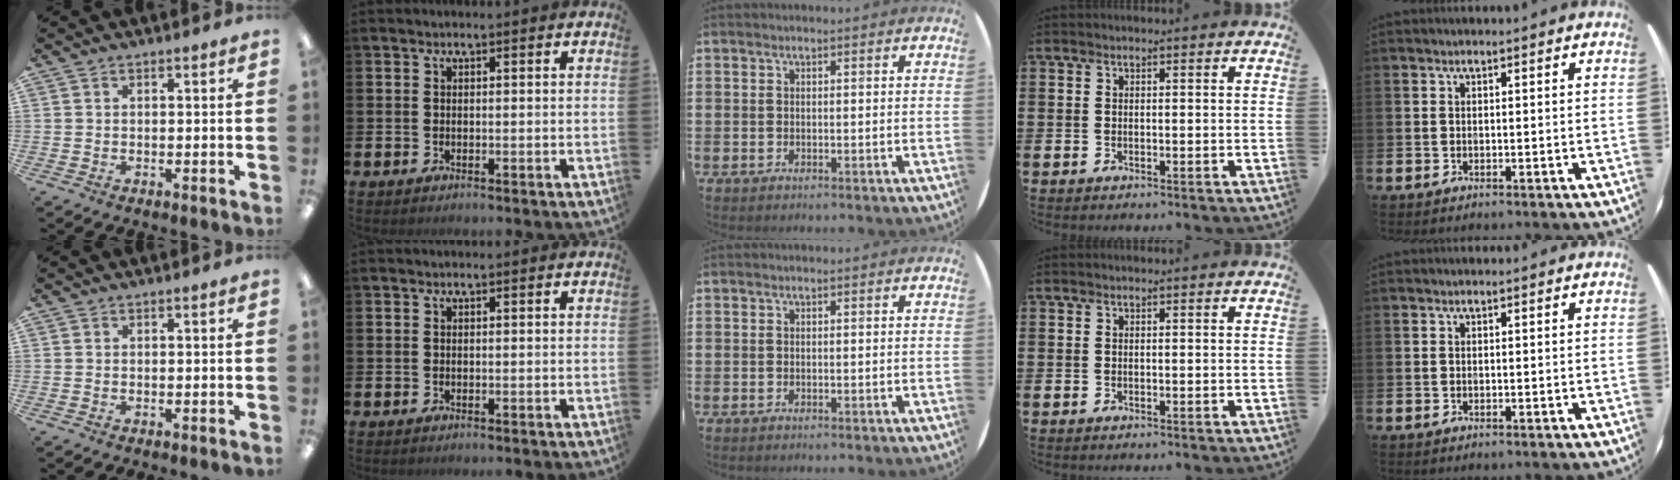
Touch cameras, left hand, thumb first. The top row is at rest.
{}